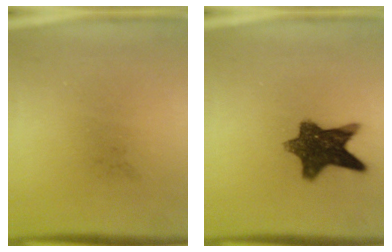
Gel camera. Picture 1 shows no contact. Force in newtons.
{"total": 10.2}